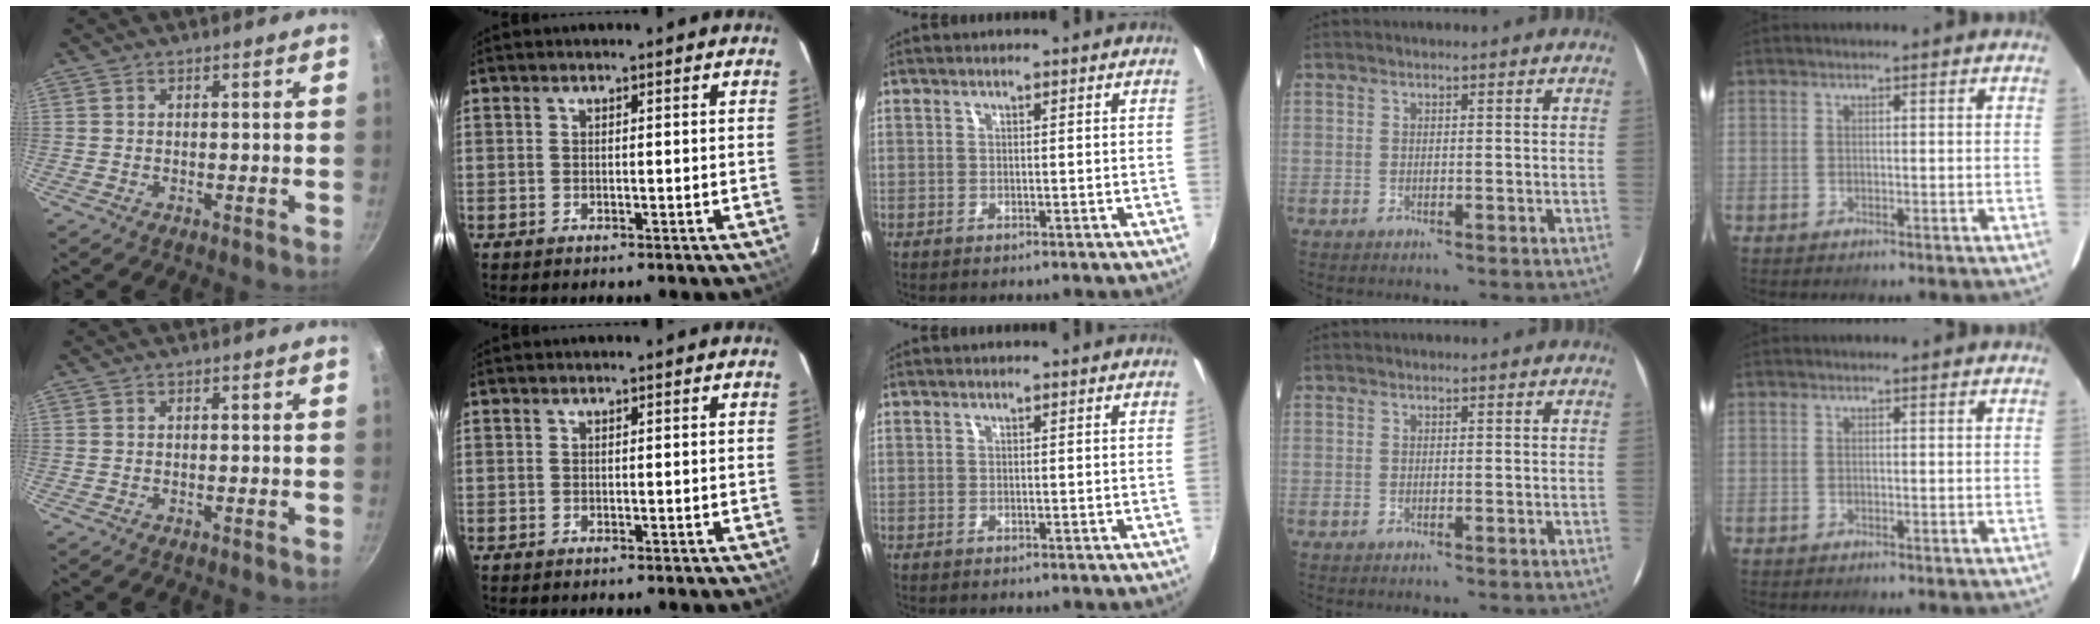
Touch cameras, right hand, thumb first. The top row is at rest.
{}